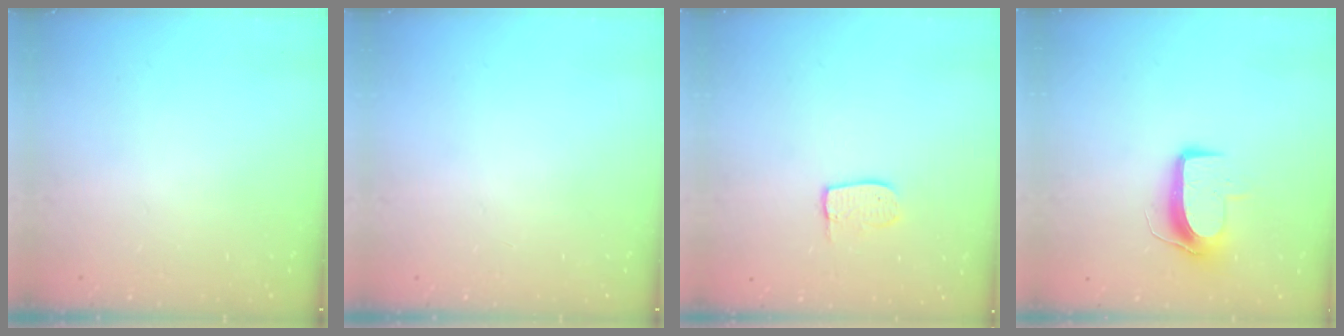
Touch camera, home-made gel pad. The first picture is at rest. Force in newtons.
{"total": 0.0}
{"total": 5.5, "press": 5.5, "slide": 0.4}
{"total": 9.2, "press": 9.2, "slide": 0.3}